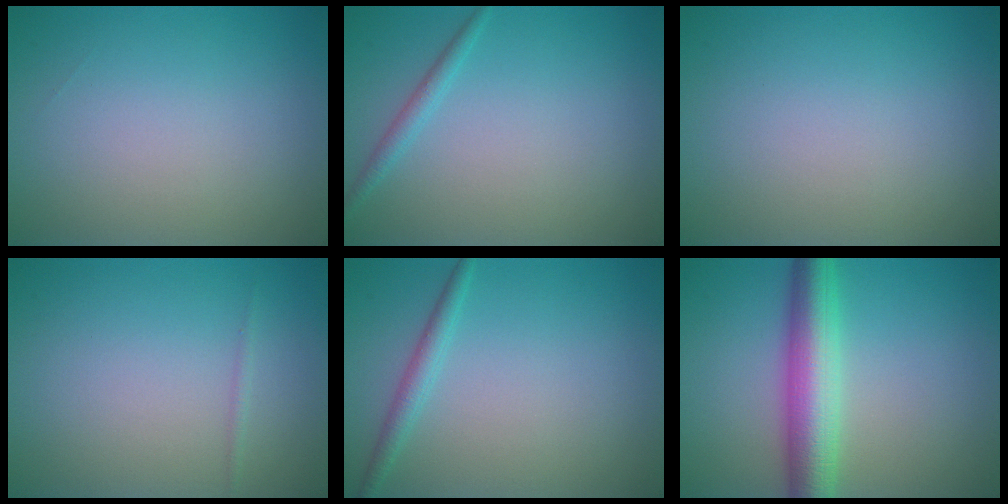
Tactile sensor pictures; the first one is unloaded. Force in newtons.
{"total": 1.3, "press": 1.3, "slide": 0.0}
{"total": 0.0}
{"total": 0.5, "press": 0.5, "slide": 0.0}
{"total": 1.7, "press": 1.7, "slide": 0.0}
{"total": 6.4, "press": 6.4, "slide": 0.0}